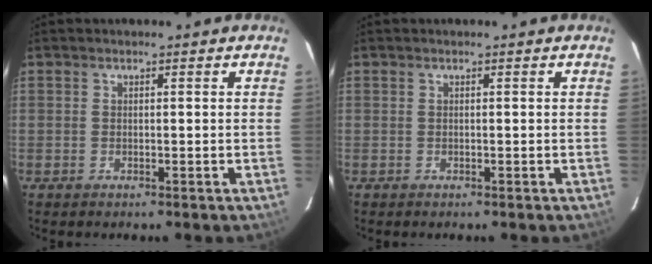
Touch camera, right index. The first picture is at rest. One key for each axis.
{"total": 0.0}